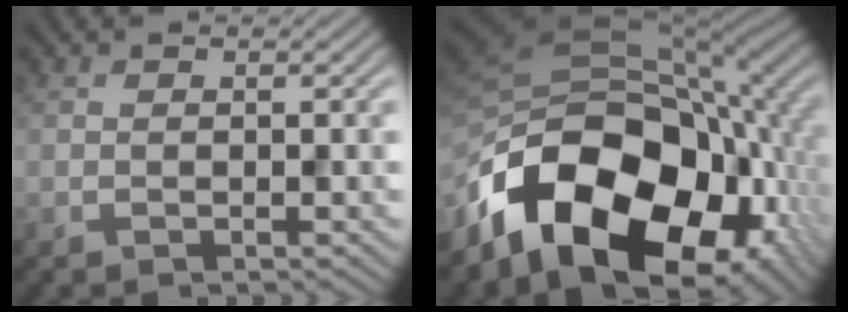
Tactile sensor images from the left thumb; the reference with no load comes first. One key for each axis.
{"total": 20.2, "fx": -8.9, "fy": 12.4, "fz": 13.2, "tx": -0.267, "ty": -0.035, "tz": -0.129}